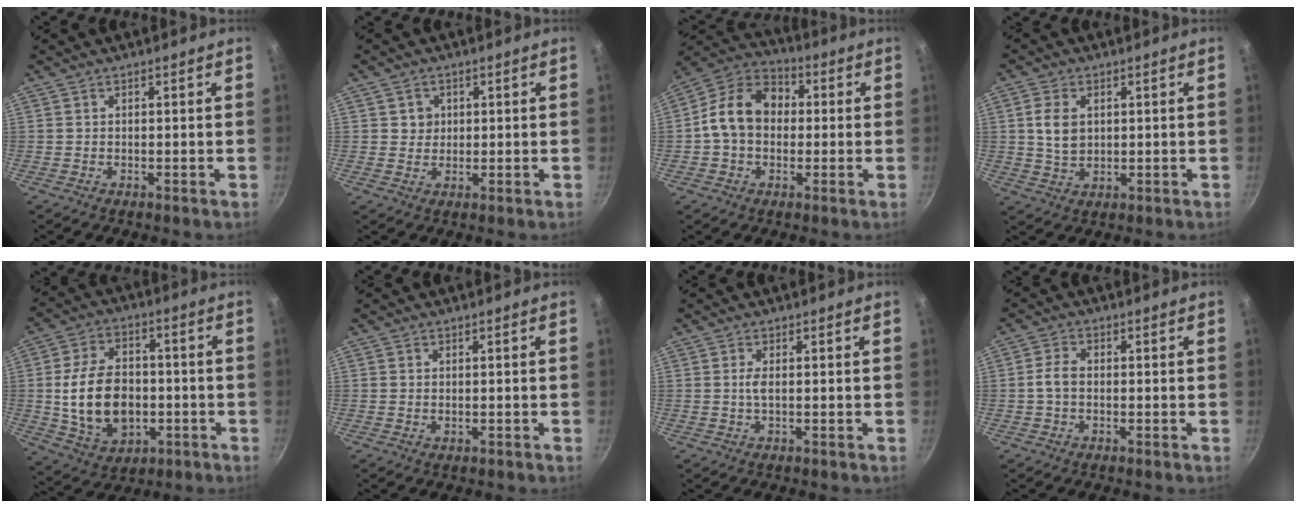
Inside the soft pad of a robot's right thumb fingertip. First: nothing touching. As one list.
[{"total": 2.9, "force": [0.7, 2.7, 0.6], "torque": [0.009, 0.003, 0.010]}, {"total": 13.2, "force": [0.3, 10.2, 8.4], "torque": [-0.110, 0.034, -0.017]}, {"total": 6.0, "force": [1.2, 4.2, 4.2], "torque": [-0.071, -0.005, 0.026]}, {"total": 16.3, "force": [-1.9, 11.4, 11.5], "torque": [-0.183, 0.019, -0.018]}, {"total": 0.8, "force": [-0.1, 0.6, 0.5], "torque": [-0.009, 0.001, -0.001]}, {"total": 1.8, "force": [0.1, 0.6, 1.7], "torque": [-0.039, 0.001, 0.002]}, {"total": 3.3, "force": [-0.3, 2.2, 2.5], "torque": [-0.053, 0.015, -0.011]}]